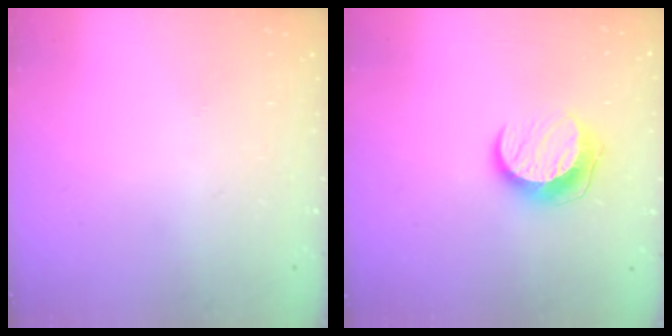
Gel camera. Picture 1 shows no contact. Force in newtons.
{"total": 10.2, "press": 10.2, "slide": 0.5}